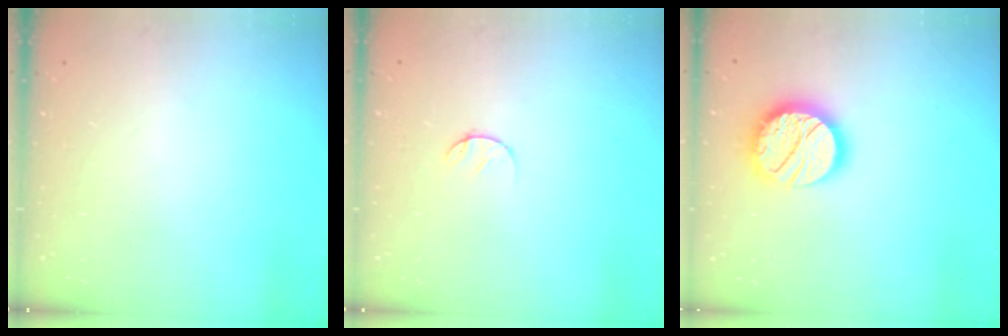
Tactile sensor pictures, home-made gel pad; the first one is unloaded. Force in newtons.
{"total": 4.3, "press": 4.3, "slide": 0.3}
{"total": 17.8, "press": 17.7, "slide": 1.4}